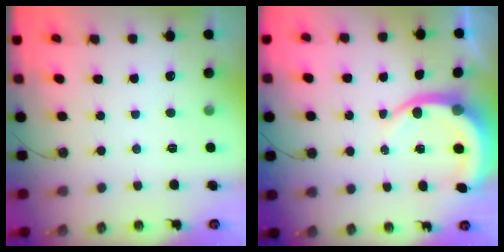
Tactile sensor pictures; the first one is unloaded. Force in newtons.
{"total": 6.9, "press": 6.9, "slide": 0.8}